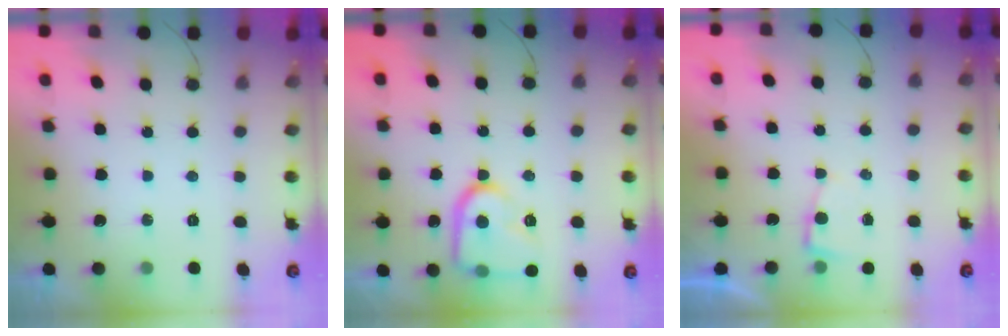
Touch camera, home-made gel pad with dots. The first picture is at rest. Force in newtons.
{"total": 14.2, "press": 14.1, "slide": 1.2}
{"total": 2.3, "press": 2.3, "slide": 0.3}